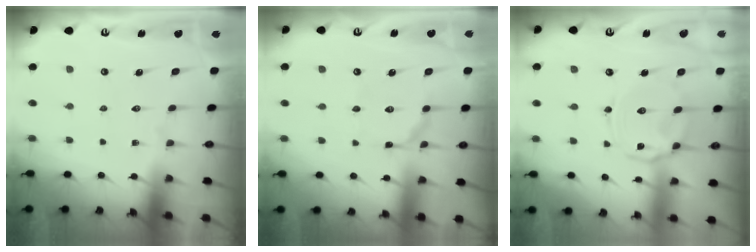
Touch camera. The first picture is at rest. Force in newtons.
{"total": 2.2, "press": 2.2, "slide": 0.2}
{"total": 5.9, "press": 5.9, "slide": 0.6}